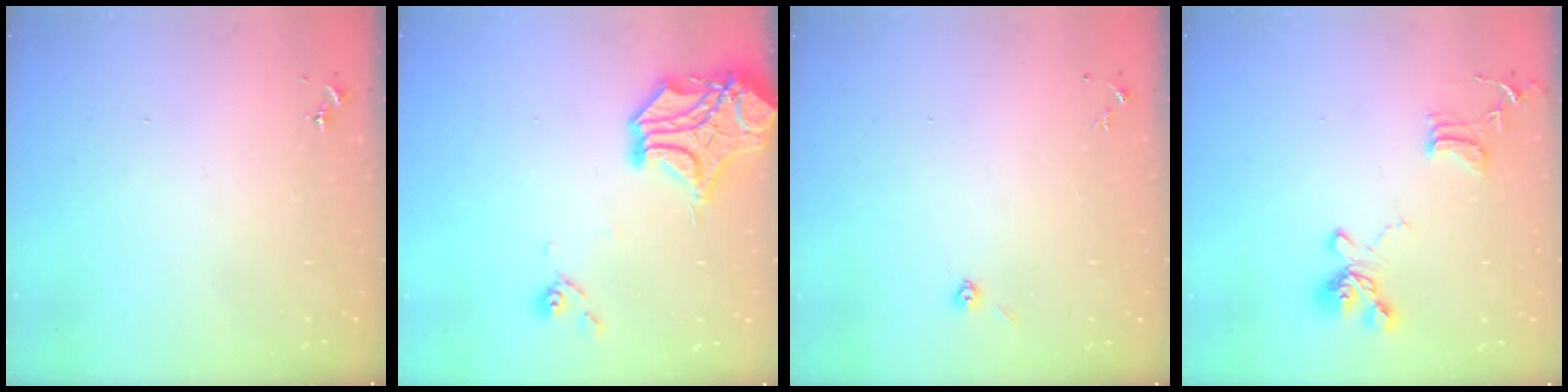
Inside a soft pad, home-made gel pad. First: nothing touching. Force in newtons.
{"total": 16.3, "press": 16.1, "slide": 2.6}
{"total": 3.4, "press": 3.3, "slide": 0.9}
{"total": 15.8, "press": 15.7, "slide": 1.6}